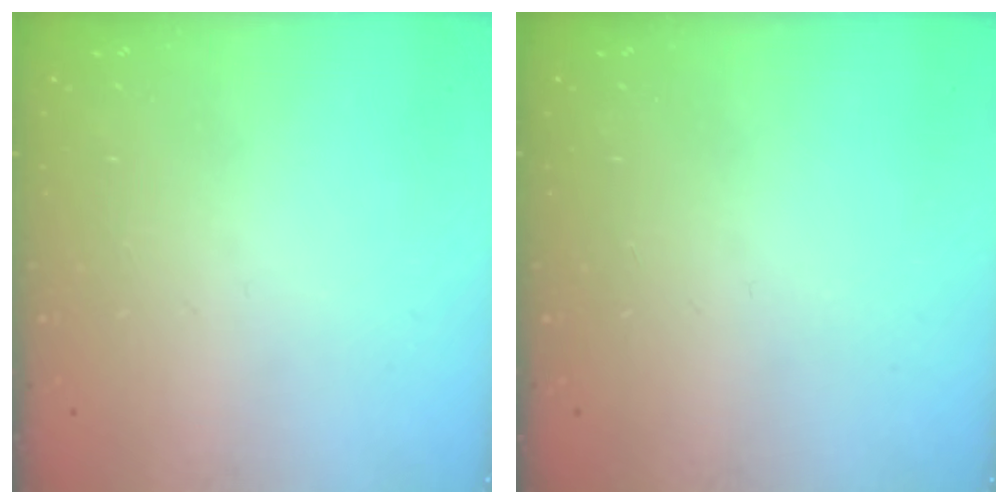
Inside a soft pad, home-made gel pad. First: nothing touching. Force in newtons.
{"total": 0.0}